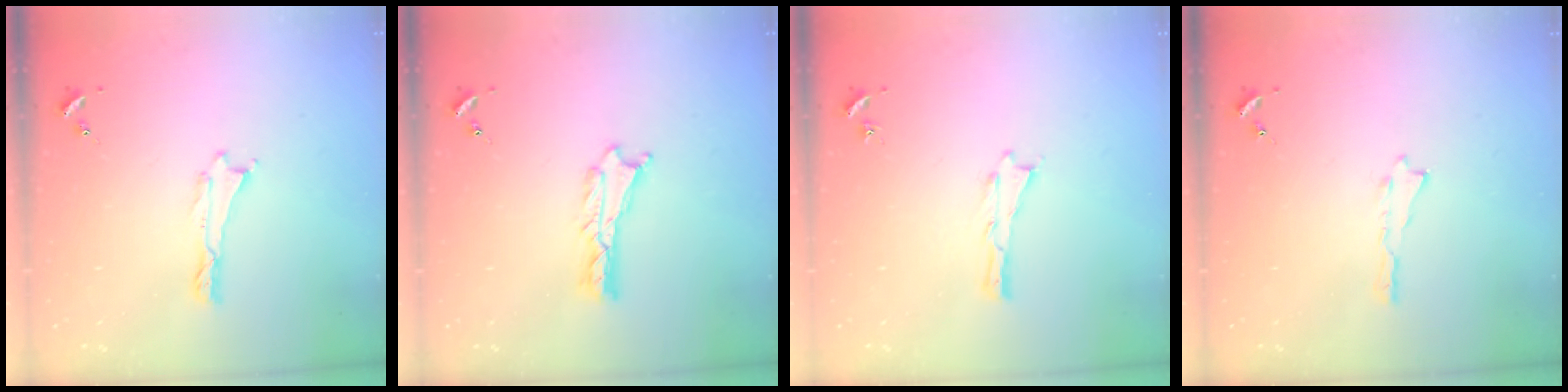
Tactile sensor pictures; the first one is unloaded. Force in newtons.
{"total": 0.7, "press": 0.7, "slide": 0.1}
{"total": 0.0}
{"total": 0.0}